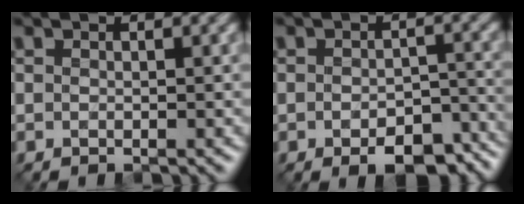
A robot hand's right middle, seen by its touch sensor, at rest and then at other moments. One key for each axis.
{"total": 6.6, "fx": -4.0, "fy": 3.2, "fz": 4.2, "tx": -0.052, "ty": -0.010, "tz": -0.048}